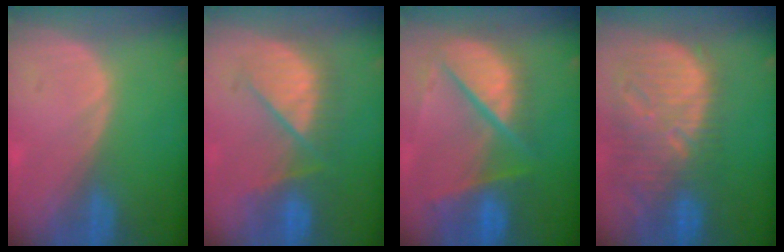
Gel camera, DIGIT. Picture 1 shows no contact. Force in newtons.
{"total": 8.1, "press": 8.1, "slide": 0.0}
{"total": 11.0, "press": 9.1, "slide": 6.2}
{"total": 13.4, "press": 11.5, "slide": 7.0}